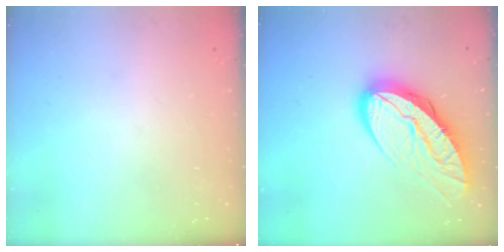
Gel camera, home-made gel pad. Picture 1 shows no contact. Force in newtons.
{"total": 14.7, "press": 14.6, "slide": 1.4}